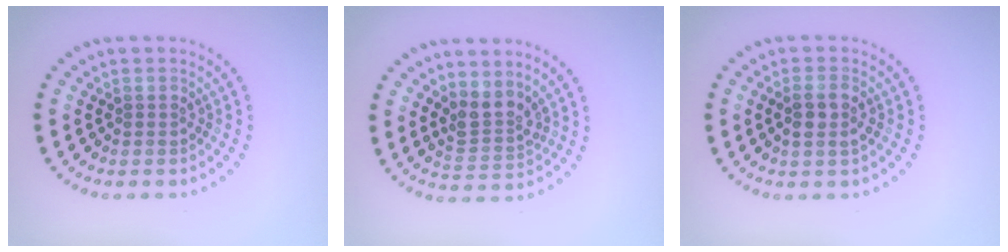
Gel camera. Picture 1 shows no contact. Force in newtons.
{"total": 2.6, "press": 1.9, "slide": 1.8}
{"total": 2.1, "press": 1.9, "slide": 0.9}